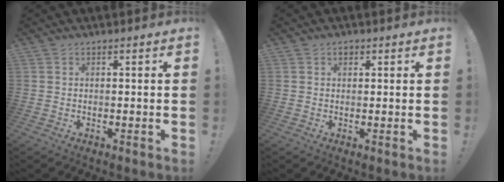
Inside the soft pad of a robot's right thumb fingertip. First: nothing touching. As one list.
[{"total": 1.2, "force": [0.6, 0.8, 0.5], "torque": [0.002, -0.001, 0.008]}]